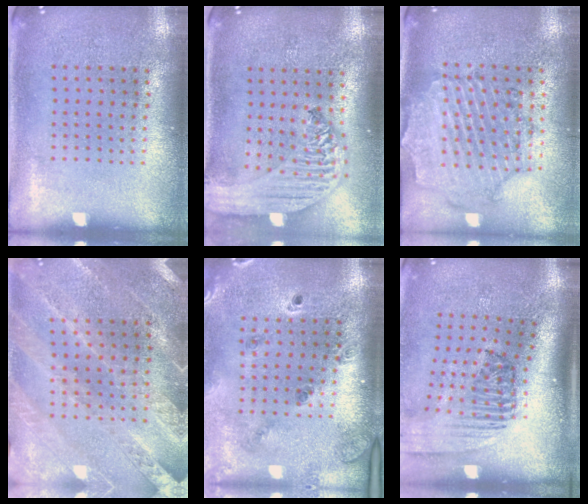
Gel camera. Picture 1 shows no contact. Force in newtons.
{"total": 3.1, "press": 2.4, "slide": 1.9}
{"total": 1.0, "press": 1.0, "slide": 0.3}
{"total": 1.3, "press": 1.3, "slide": 0.2}
{"total": 1.4, "press": 1.4, "slide": 0.3}
{"total": 2.4, "press": 1.7, "slide": 1.8}